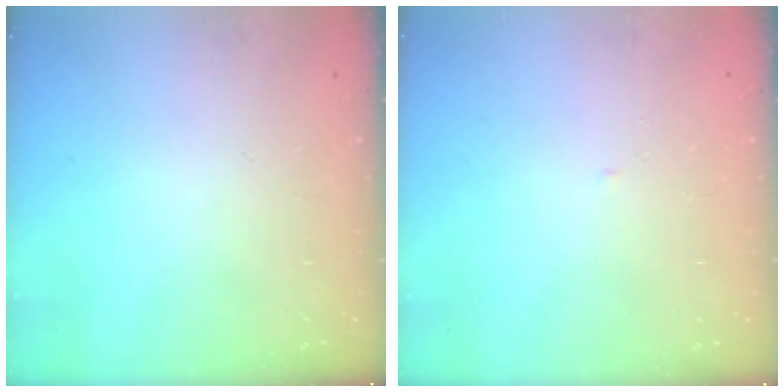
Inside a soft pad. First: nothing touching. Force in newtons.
{"total": 1.8, "press": 1.8, "slide": 0.3}